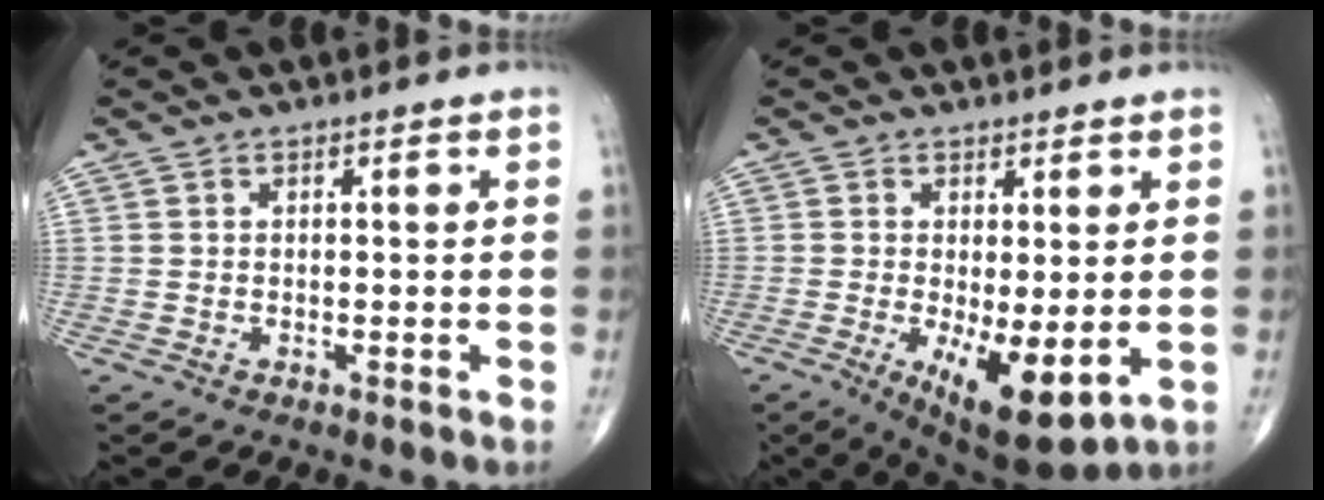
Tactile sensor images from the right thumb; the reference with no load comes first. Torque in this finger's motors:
{"motor_torque": [0.23, 1.59, -0.01, -0.25, 0.05]}